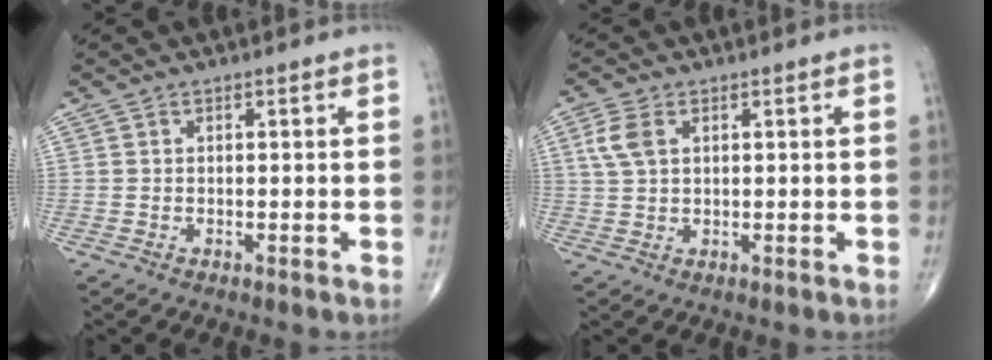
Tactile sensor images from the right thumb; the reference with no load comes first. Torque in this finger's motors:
{"motor_torque": [-0.15, 0.17, 0.06, -0.03, 0.02]}